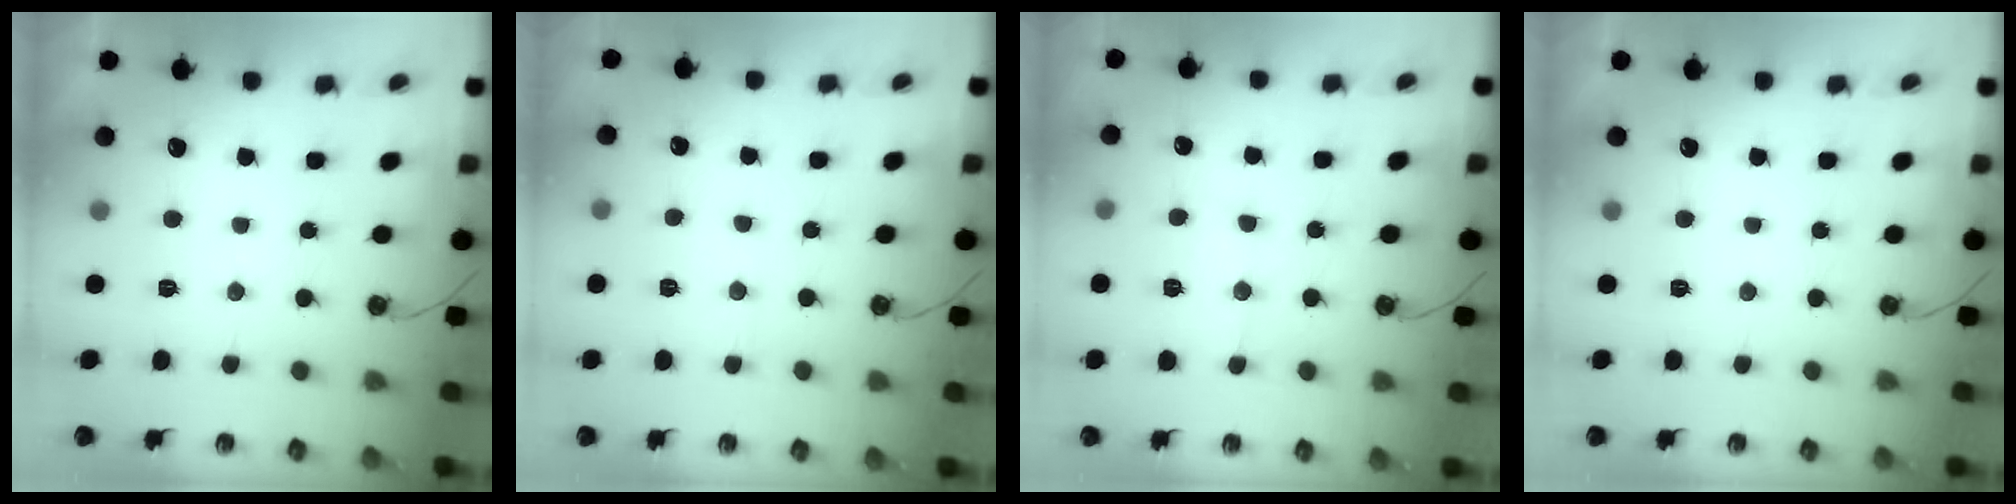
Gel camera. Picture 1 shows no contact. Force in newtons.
{"total": 6.0, "press": 5.9, "slide": 0.7}
{"total": 10.0, "press": 10.0, "slide": 0.8}
{"total": 0.0}